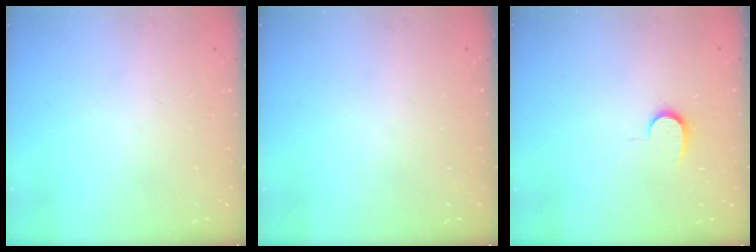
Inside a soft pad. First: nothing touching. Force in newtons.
{"total": 0.0}
{"total": 6.8, "press": 6.8, "slide": 0.5}